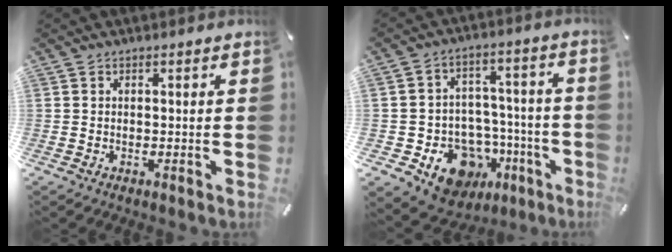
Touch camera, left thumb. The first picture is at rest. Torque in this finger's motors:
{"motor_torque": [1.87, 2.23, 0.21, 0.07, 0.28]}